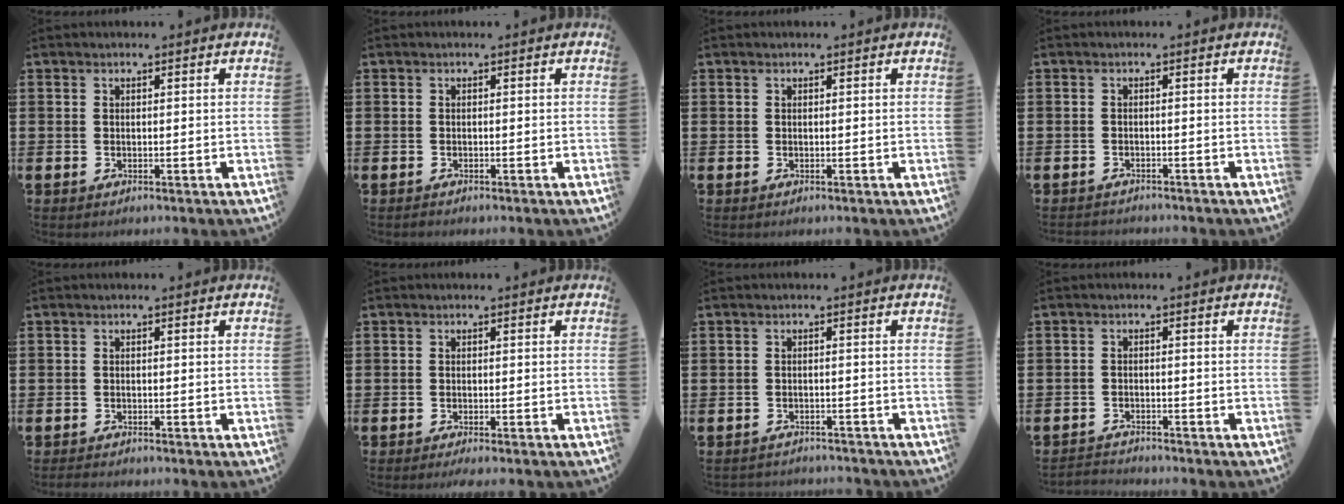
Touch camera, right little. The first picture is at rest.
{"total": 0.0}
{"total": 0.0}
{"total": 0.8, "force": [-0.8, 0.1, -0.1], "torque": [-0.002, 0.001, -0.018]}
{"total": 0.6, "force": [-0.6, 0.1, 0.2], "torque": [-0.005, -0.002, -0.013]}
{"total": 0.7, "force": [-0.6, 0.0, 0.5], "torque": [-0.007, -0.003, -0.011]}
{"total": 1.4, "force": [-1.4, 0.0, -0.1], "torque": [-0.005, 0.002, -0.030]}
{"total": 1.6, "force": [-1.6, 0.0, -0.2], "torque": [-0.002, 0.003, -0.036]}